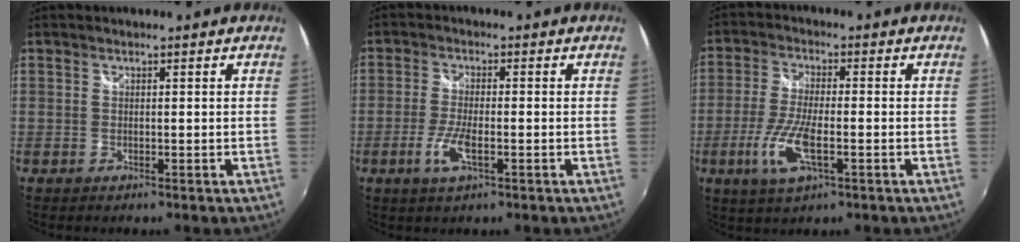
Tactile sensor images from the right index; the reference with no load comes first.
{"total": 5.3, "force": [-2.2, 1.2, 4.6], "torque": [-0.103, -0.008, -0.044]}
{"total": 9.2, "force": [-3.3, 2.6, 8.2], "torque": [-0.177, -0.012, -0.065]}